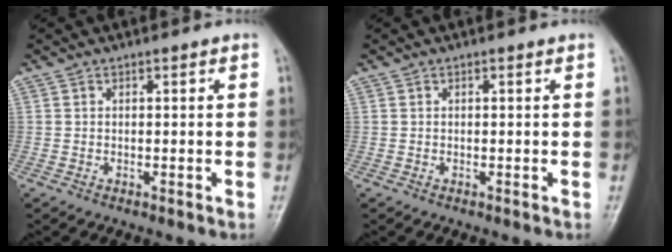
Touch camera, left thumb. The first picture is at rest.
{"total": 0.0}